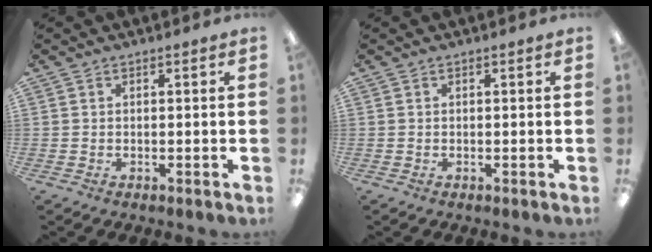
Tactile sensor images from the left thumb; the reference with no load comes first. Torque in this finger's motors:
{"motor_torque": [0.00, 0.00, 0.06, -0.01, 0.00]}